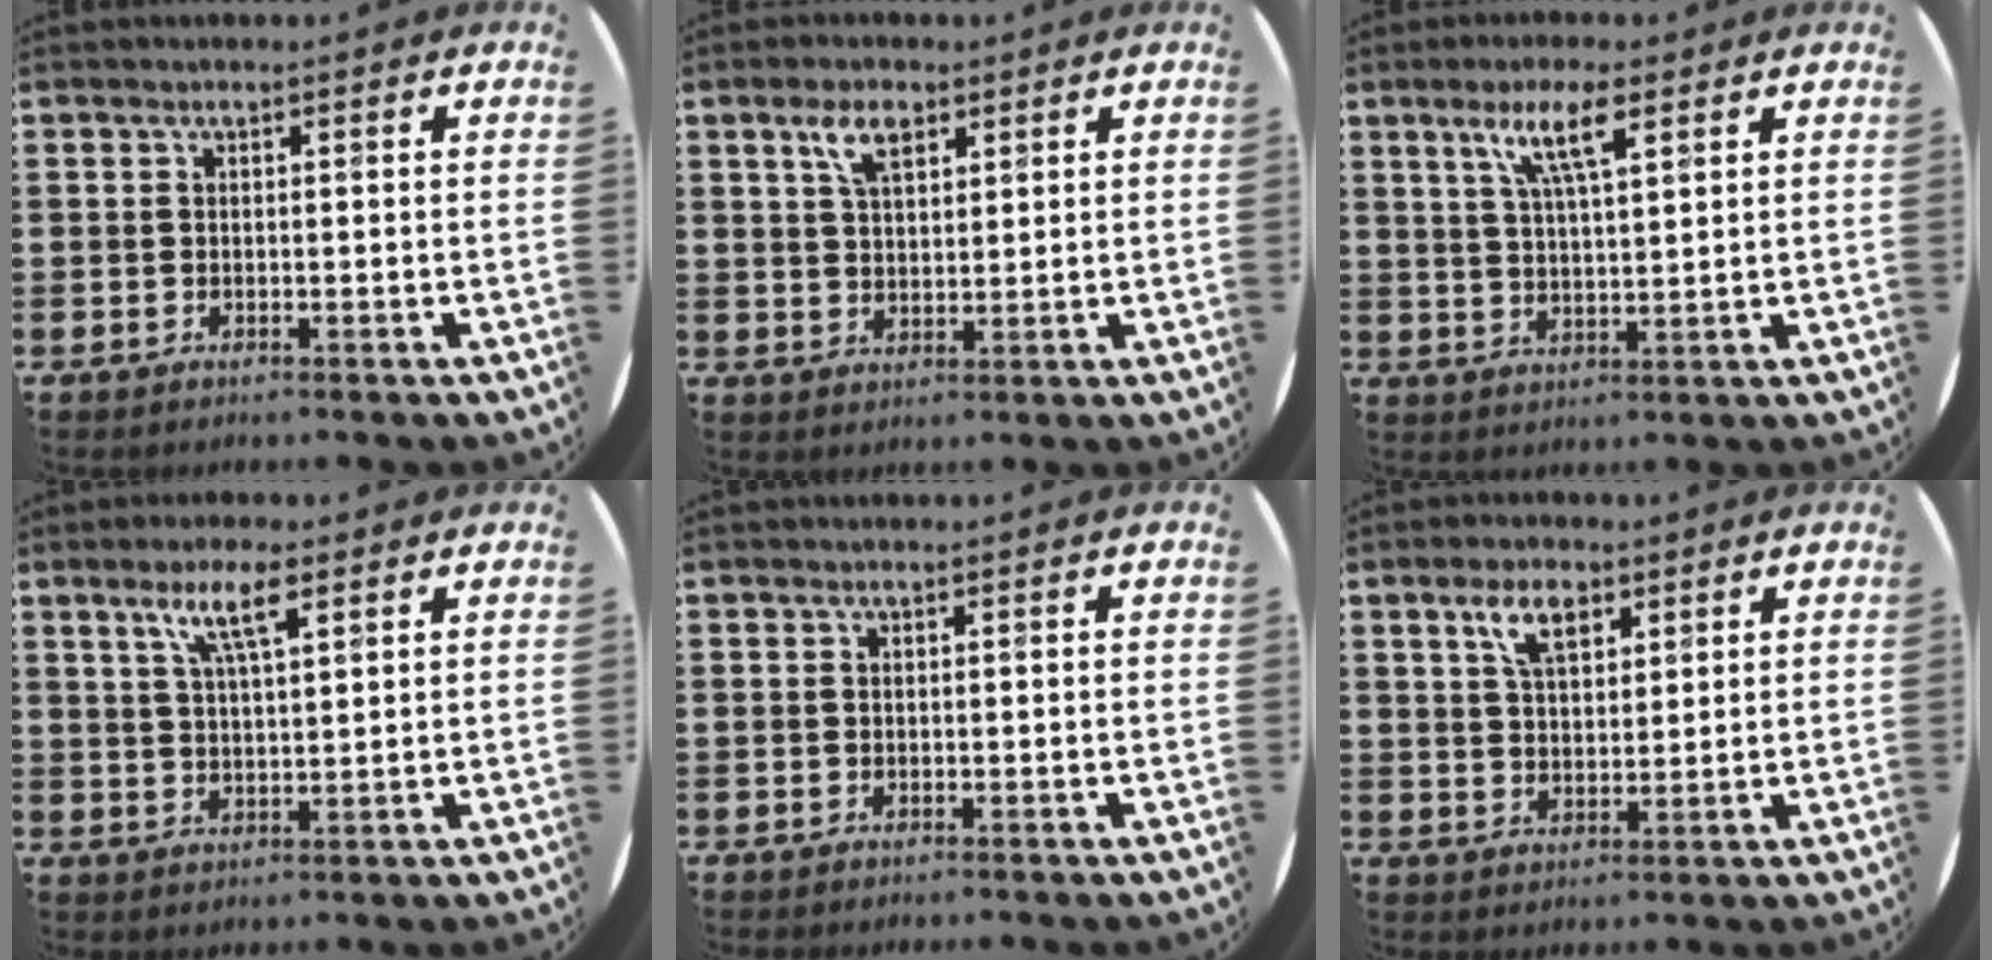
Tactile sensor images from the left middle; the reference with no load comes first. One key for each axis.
{"total": 4.5, "fx": 2.8, "fy": 2.1, "fz": 2.8, "tx": -0.055, "ty": 0.005, "tz": 0.049}
{"total": 6.7, "fx": 4.0, "fy": 1.6, "fz": 5.2, "tx": -0.106, "ty": 0.006, "tz": 0.067}
{"total": 6.0, "fx": 3.7, "fy": 1.4, "fz": 4.6, "tx": -0.084, "ty": 0.004, "tz": 0.059}
{"total": 0.0}
{"total": 5.1, "fx": 3.1, "fy": 2.6, "fz": 3.2, "tx": -0.057, "ty": 0.003, "tz": 0.052}